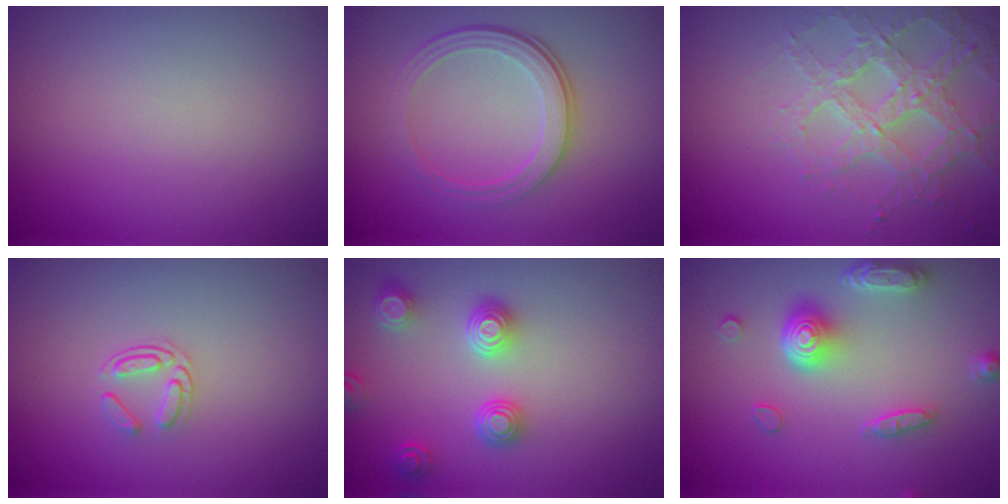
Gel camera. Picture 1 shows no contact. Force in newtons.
{"total": 4.2, "press": 2.9, "slide": 3.1}
{"total": 3.8, "press": 3.6, "slide": 1.4}
{"total": 1.6, "press": 1.0, "slide": 1.2}
{"total": 3.8, "press": 3.2, "slide": 2.1}
{"total": 4.7, "press": 3.6, "slide": 3.0}